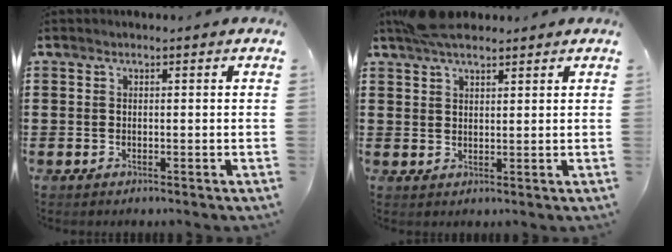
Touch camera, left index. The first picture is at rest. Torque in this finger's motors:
{"motor_torque": [0.44, -0.09, 0.26, 0.03]}